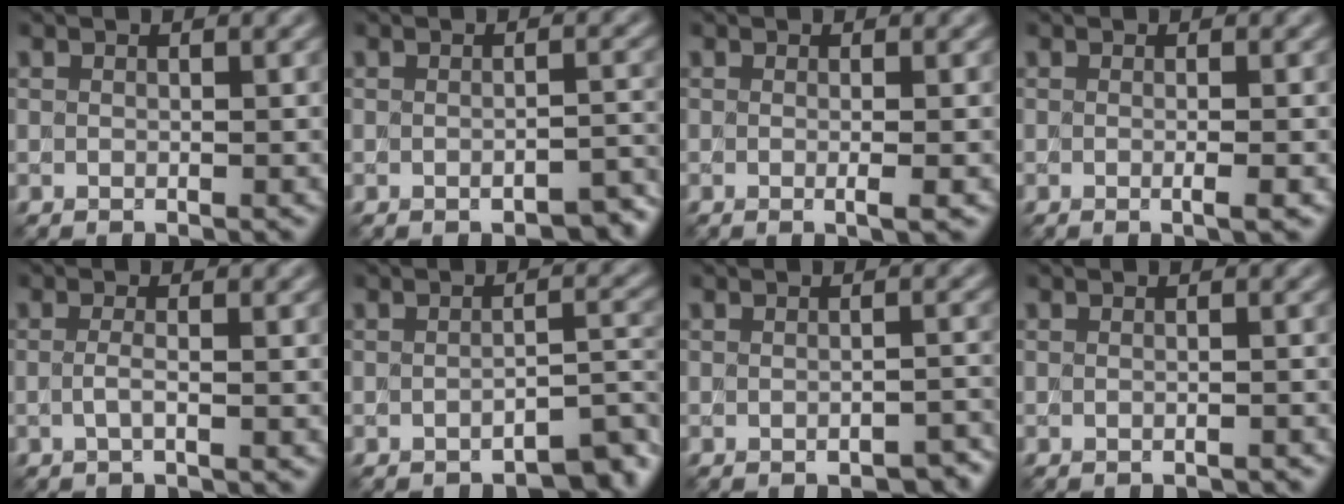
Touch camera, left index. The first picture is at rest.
{"total": 2.8, "force": [-1.9, 0.8, 1.9], "torque": [-0.026, -0.001, -0.022]}
{"total": 2.0, "force": [-0.1, 0.7, 1.8], "torque": [-0.021, -0.005, -0.011]}
{"total": 2.0, "force": [-0.1, 0.8, 1.9], "torque": [-0.017, -0.006, -0.012]}
{"total": 1.2, "force": [-0.1, 0.4, 1.2], "torque": [-0.023, -0.002, -0.008]}
{"total": 3.3, "force": [-2.6, 0.6, 1.9], "torque": [-0.027, 0.005, -0.037]}
{"total": 2.2, "force": [-1.6, 0.7, 1.4], "torque": [-0.017, 0.000, -0.018]}
{"total": 1.0, "force": [-0.8, 0.3, 0.6], "torque": [-0.002, -0.003, -0.019]}